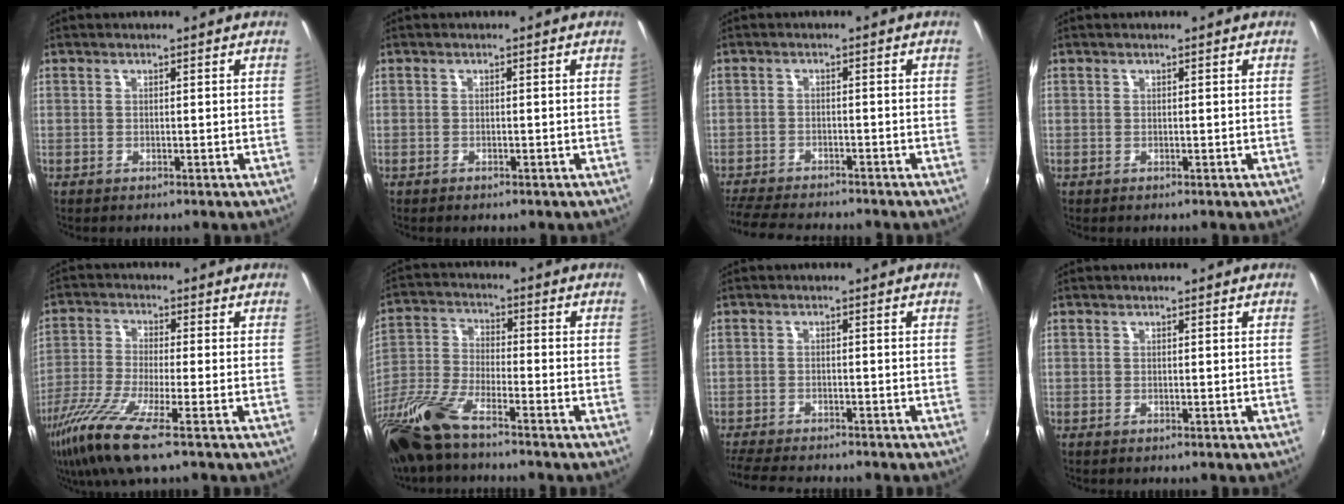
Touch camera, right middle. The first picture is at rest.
{"total": 1.0, "force": [-0.8, 0.6, 0.4], "torque": [-0.009, -0.004, -0.013]}
{"total": 9.9, "force": [-9.0, 1.8, 3.5], "torque": [-0.098, -0.017, -0.151]}
{"total": 0.0}
{"total": 11.2, "force": [-6.9, 0.7, 8.8], "torque": [-0.200, -0.036, -0.137]}
{"total": 14.7, "force": [-10.9, 3.5, 9.3], "torque": [-0.213, -0.030, -0.221]}
{"total": 7.8, "force": [-7.2, 1.1, 2.9], "torque": [-0.080, -0.022, -0.121]}
{"total": 0.0}